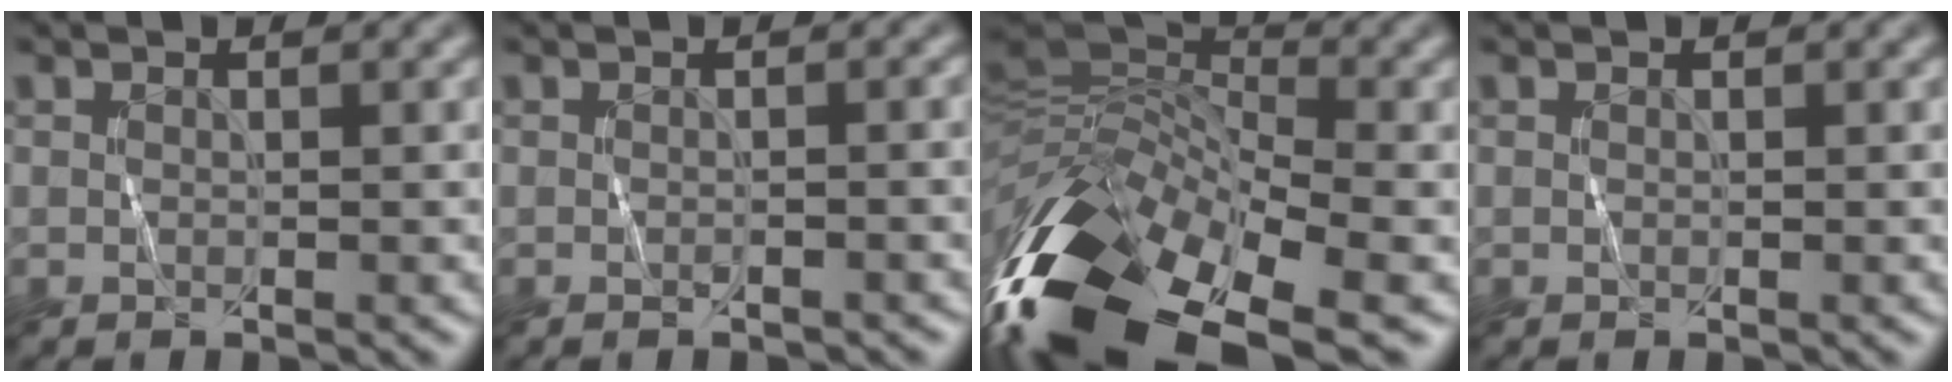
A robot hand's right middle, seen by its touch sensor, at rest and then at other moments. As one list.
[{"total": 1.8, "force": [-0.5, 0.5, 1.7], "torque": [-0.016, 0.001, -0.008]}, {"total": 16.7, "force": [-9.0, 8.0, 11.7], "torque": [-0.276, 0.001, -0.163]}, {"total": 0.0}]